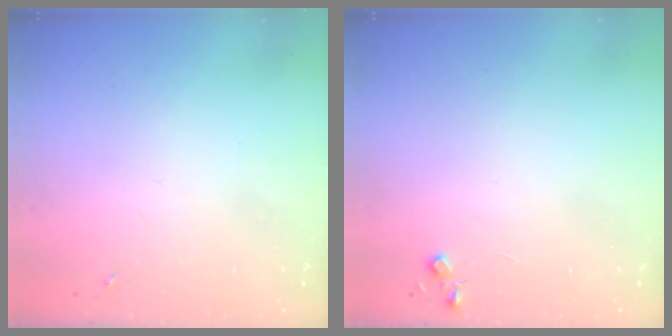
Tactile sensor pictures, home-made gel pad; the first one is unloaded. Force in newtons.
{"total": 4.4, "press": 4.3, "slide": 0.5}